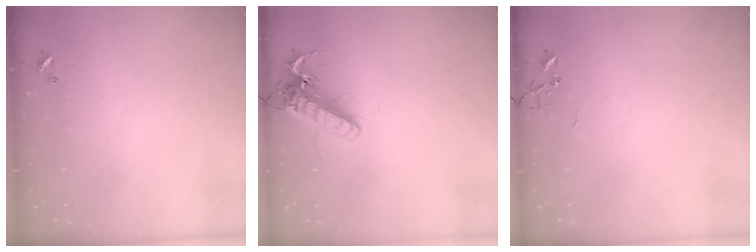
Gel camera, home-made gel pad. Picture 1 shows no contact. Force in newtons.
{"total": 16.2, "press": 16.0, "slide": 2.5}
{"total": 0.0}